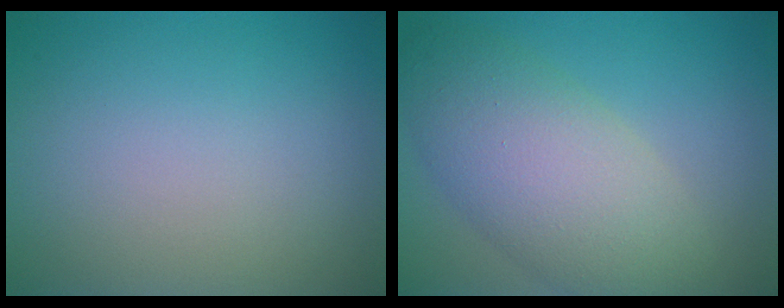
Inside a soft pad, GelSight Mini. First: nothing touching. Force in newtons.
{"total": 7.6, "press": 7.6, "slide": 0.1}